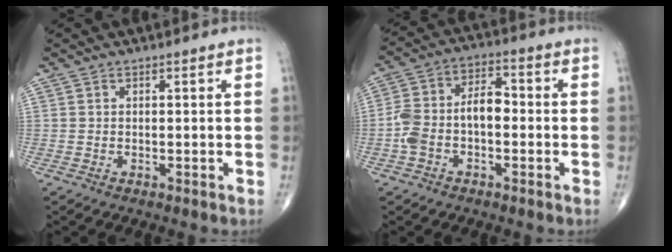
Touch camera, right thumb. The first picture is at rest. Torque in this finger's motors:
{"motor_torque": [1.40, 1.13, 0.74, -0.38, 0.09]}